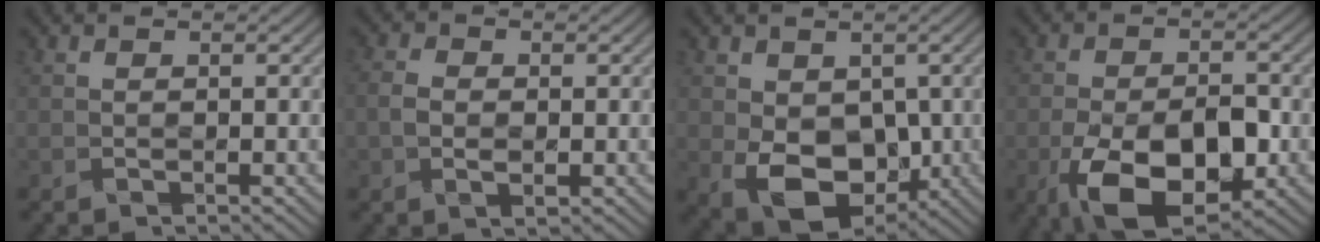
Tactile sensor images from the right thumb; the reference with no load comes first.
{"total": 2.8, "force": [-0.7, 1.5, 2.3], "torque": [-0.065, -0.001, -0.002]}
{"total": 9.9, "force": [-1.9, 6.9, 6.8], "torque": [-0.133, -0.024, -0.025]}
{"total": 13.2, "force": [-5.4, 6.8, 9.9], "torque": [-0.204, -0.030, -0.079]}